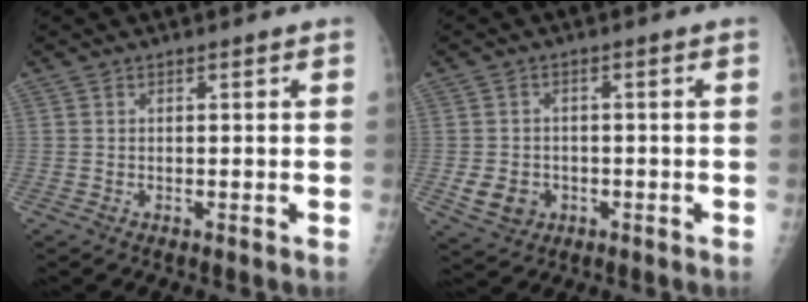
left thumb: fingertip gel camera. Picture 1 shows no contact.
{"total": 5.6, "force": [-1.5, 4.7, 2.5], "torque": [-0.032, 0.005, -0.017]}